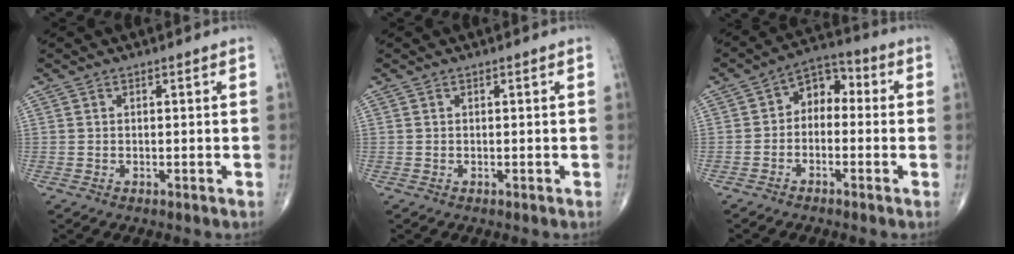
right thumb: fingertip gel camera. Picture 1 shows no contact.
{"total": 0.0}
{"total": 6.7, "force": [-0.5, 4.8, 4.7], "torque": [-0.042, 0.035, -0.029]}